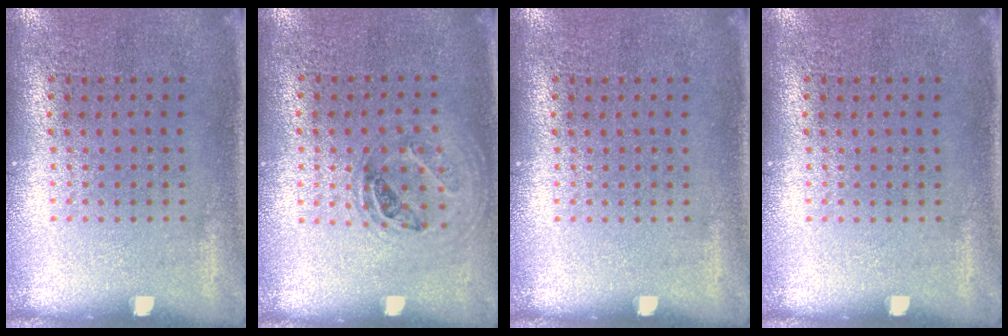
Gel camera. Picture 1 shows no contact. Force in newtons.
{"total": 1.1, "press": 0.9, "slide": 0.6}
{"total": 0.0}
{"total": 0.0}